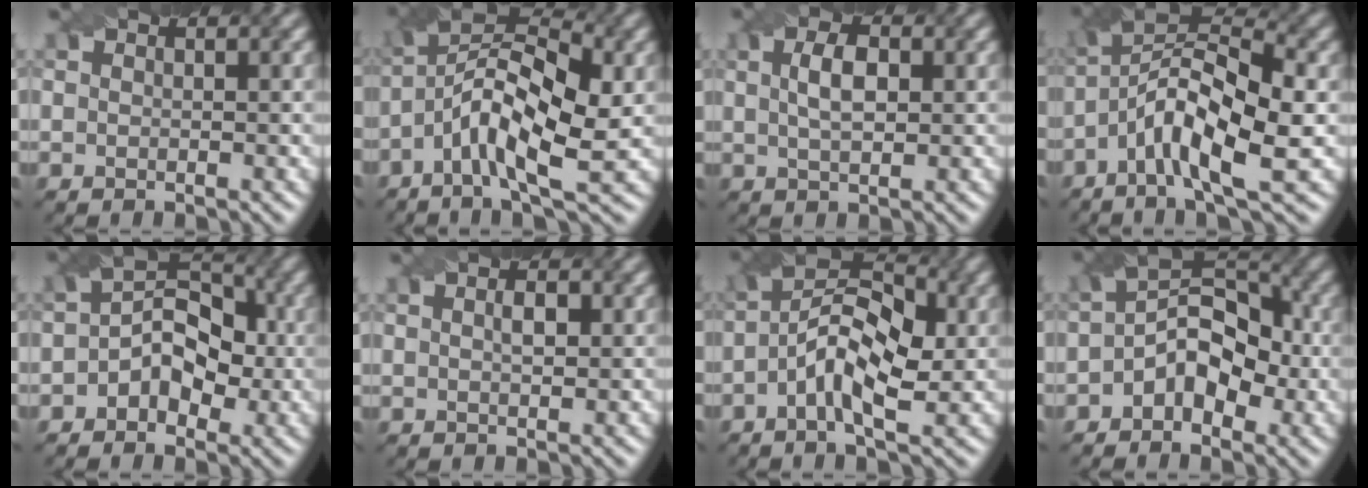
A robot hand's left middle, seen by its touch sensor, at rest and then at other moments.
{"total": 9.2, "force": [-1.8, 3.3, 8.4], "torque": [-0.147, 0.021, -0.045]}
{"total": 3.3, "force": [0.8, 1.5, 2.8], "torque": [-0.058, 0.005, 0.014]}
{"total": 9.0, "force": [-2.6, 2.7, 8.2], "torque": [-0.147, 0.019, -0.059]}
{"total": 5.2, "force": [-0.8, 3.6, 3.7], "torque": [-0.044, 0.012, -0.021]}
{"total": 1.4, "force": [0.3, 0.5, 1.3], "torque": [-0.018, -0.001, 0.006]}
{"total": 6.8, "force": [-0.9, 3.1, 6.0], "torque": [-0.112, 0.018, -0.023]}
{"total": 5.8, "force": [-1.4, 3.8, 4.2], "torque": [-0.055, 0.014, -0.031]}